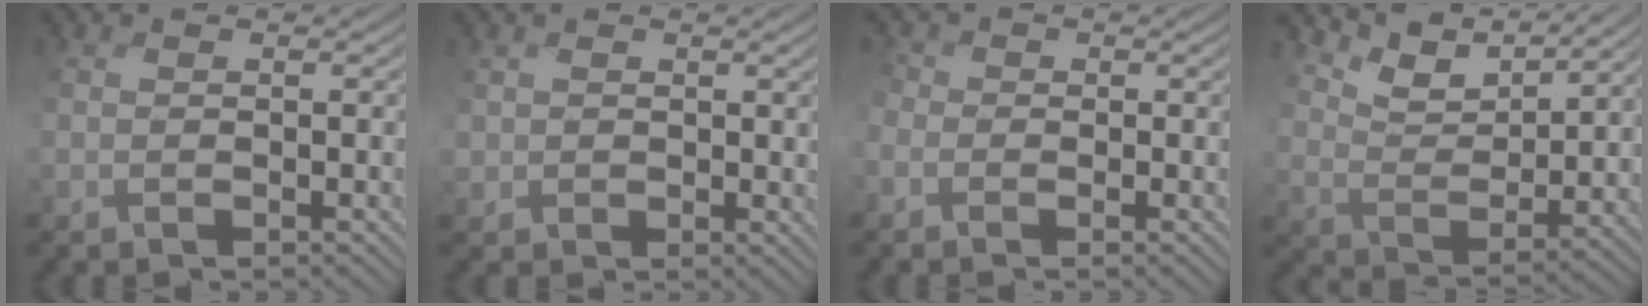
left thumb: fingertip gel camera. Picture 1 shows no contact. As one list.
[{"total": 1.2, "force": [0.8, 0.8, -0.5], "torque": [0.001, 0.000, 0.008]}, {"total": 3.5, "force": [-1.5, 3.0, 0.7], "torque": [-0.036, 0.003, -0.055]}, {"total": 7.3, "force": [6.5, 1.3, 3.1], "torque": [-0.073, 0.008, 0.120]}]